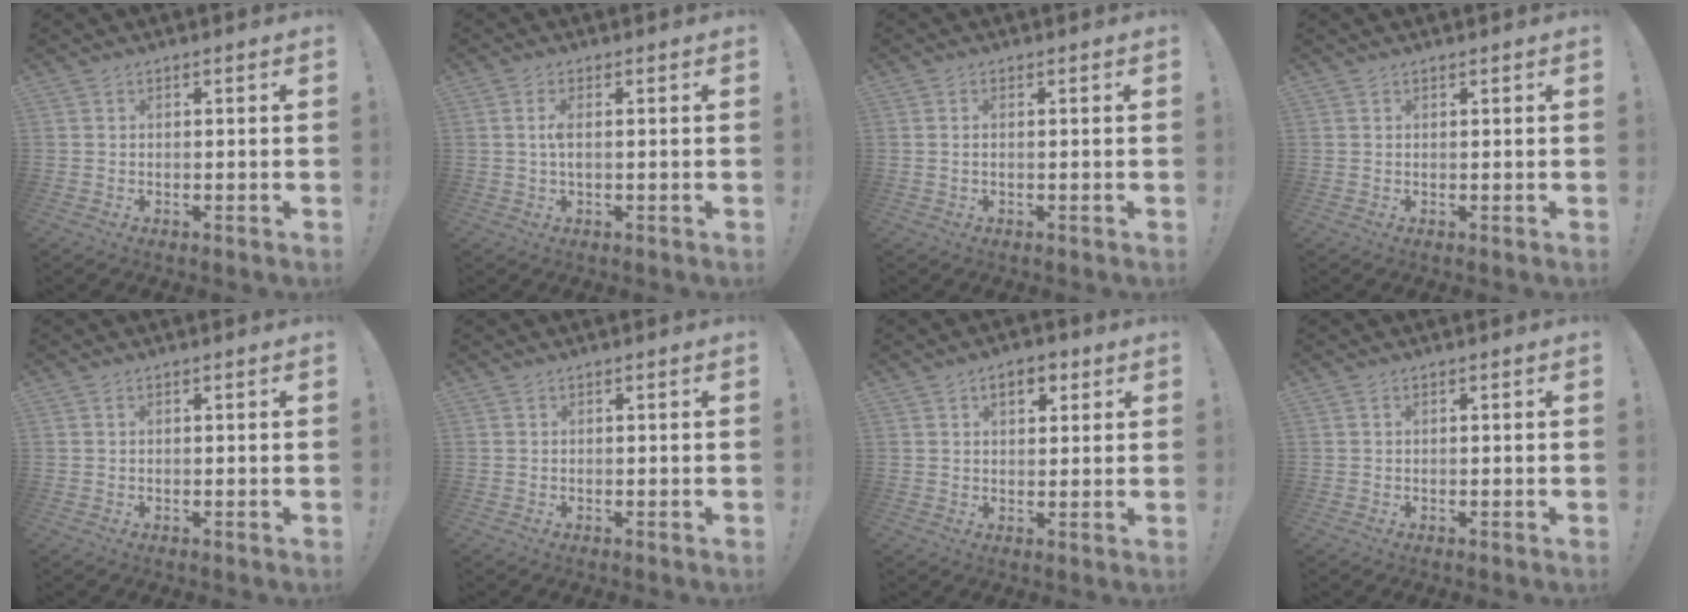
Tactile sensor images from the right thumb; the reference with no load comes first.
{"total": 3.5, "force": [0.2, 0.9, 3.4], "torque": [-0.073, 0.001, 0.001]}
{"total": 1.2, "force": [0.1, -0.1, 1.2], "torque": [-0.024, -0.001, 0.002]}
{"total": 0.7, "force": [0.7, 0.1, -0.1], "torque": [0.009, -0.003, 0.012]}
{"total": 0.0}
{"total": 0.0}
{"total": 5.7, "force": [2.5, 3.5, 3.7], "torque": [-0.049, 0.002, 0.041]}
{"total": 0.0}